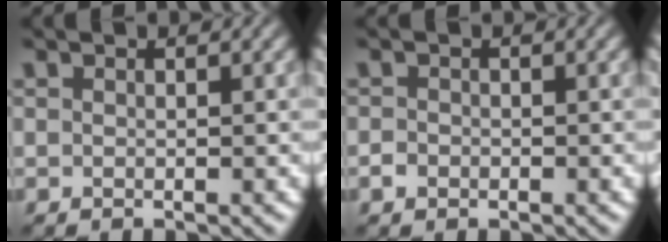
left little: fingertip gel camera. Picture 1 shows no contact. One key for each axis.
{"total": 1.1, "fx": -0.4, "fy": 0.9, "fz": 0.3, "tx": 0.004, "ty": 0.004, "tz": -0.009}